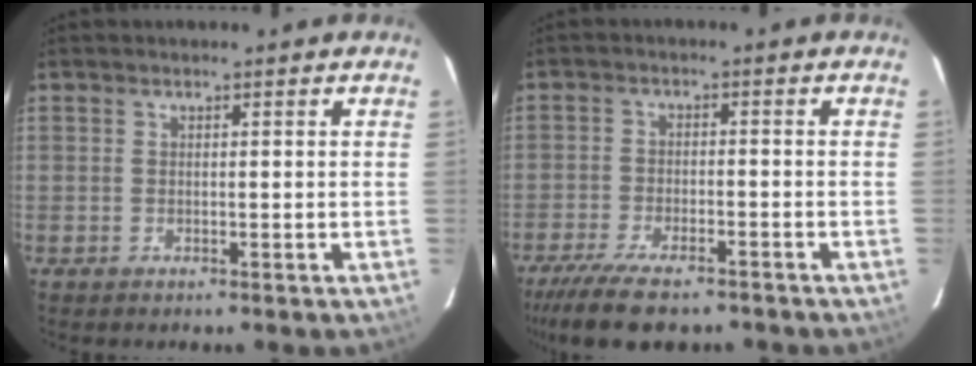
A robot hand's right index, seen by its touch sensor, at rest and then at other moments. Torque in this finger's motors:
{"motor_torque": [1.27, -0.87, 0.39, 0.08]}